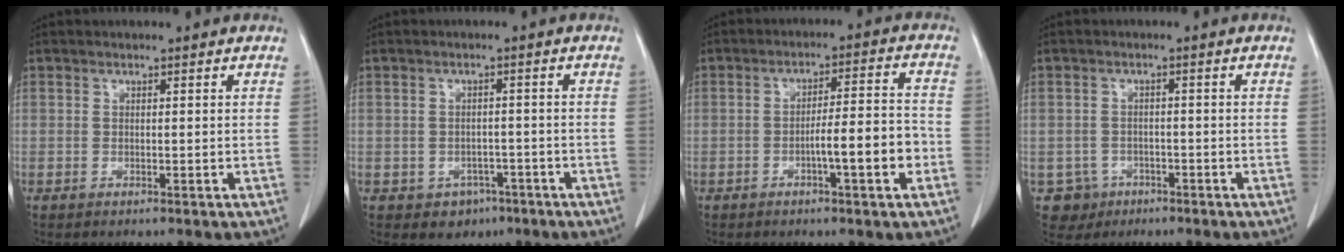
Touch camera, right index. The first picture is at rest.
{"total": 3.7, "force": [-2.1, 3.0, 1.0], "torque": [-0.005, 0.010, -0.018]}
{"total": 7.8, "force": [-2.7, 0.6, 7.3], "torque": [-0.111, 0.014, -0.041]}
{"total": 4.0, "force": [-1.8, 3.6, -0.2], "torque": [0.005, 0.011, -0.027]}